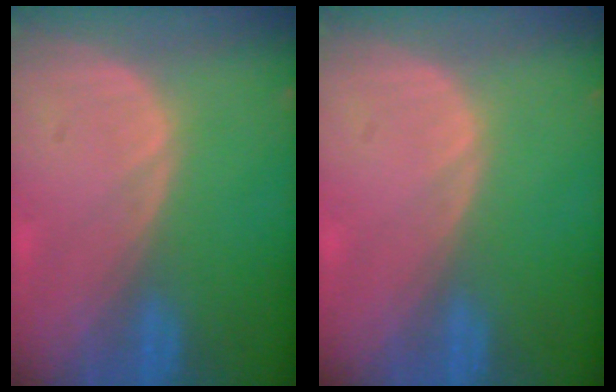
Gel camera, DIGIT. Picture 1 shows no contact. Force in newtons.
{"total": 0.0}